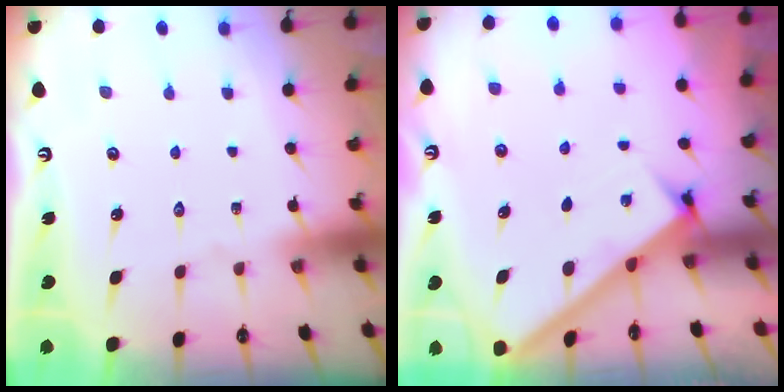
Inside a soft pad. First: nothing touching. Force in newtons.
{"total": 2.6, "press": 2.6, "slide": 0.3}